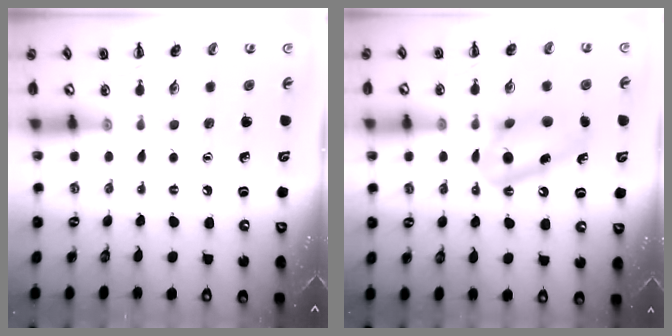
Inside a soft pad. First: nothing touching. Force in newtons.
{"total": 10.7, "press": 10.7, "slide": 0.4}